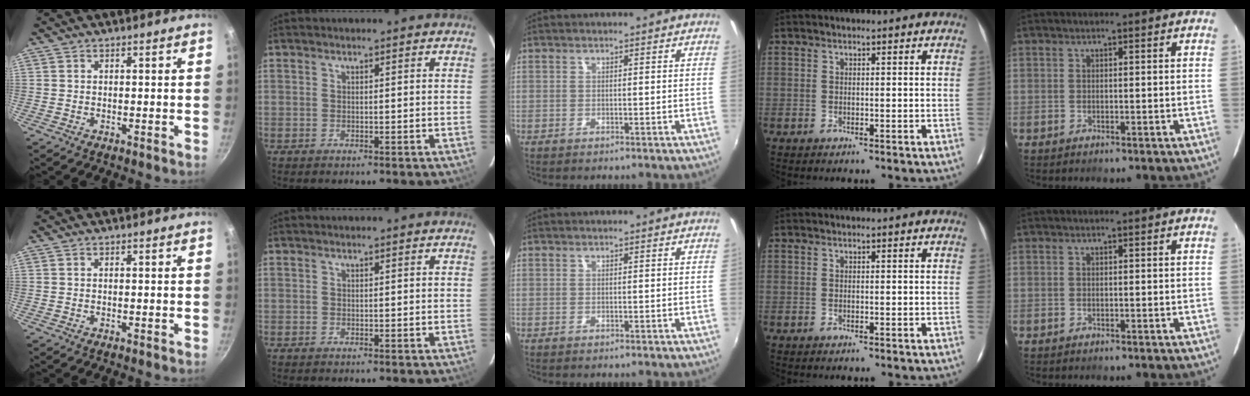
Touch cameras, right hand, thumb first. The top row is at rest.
{}